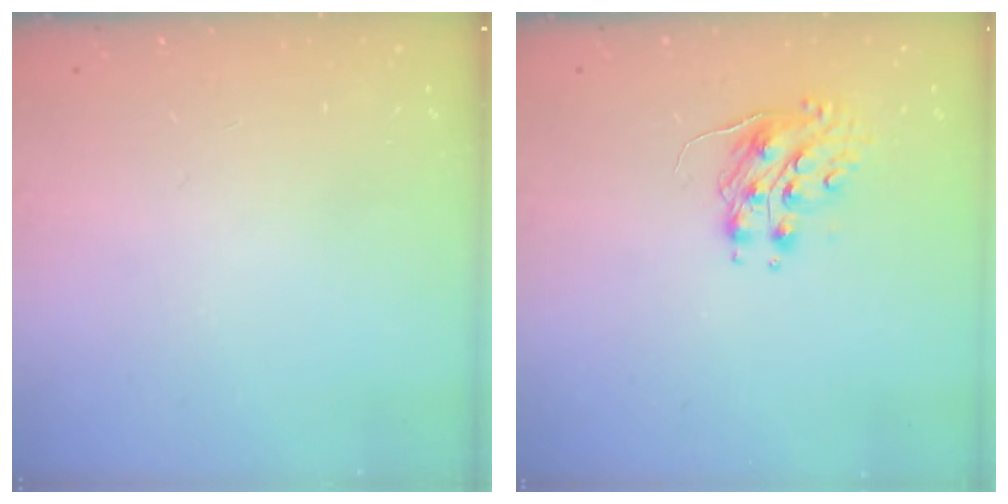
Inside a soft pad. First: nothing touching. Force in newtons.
{"total": 8.5, "press": 8.4, "slide": 0.6}